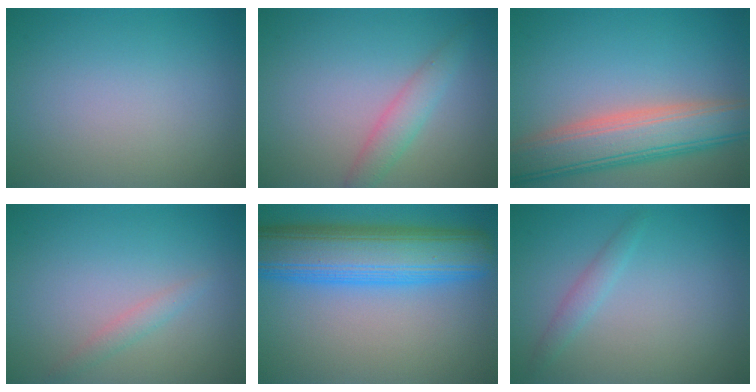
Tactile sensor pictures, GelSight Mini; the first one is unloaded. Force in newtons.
{"total": 2.3, "press": 2.3, "slide": 0.1}
{"total": 7.7, "press": 7.7, "slide": 0.7}
{"total": 1.2, "press": 1.2, "slide": 0.0}
{"total": 10.4, "press": 10.4, "slide": 0.3}
{"total": 1.3, "press": 1.3, "slide": 0.1}